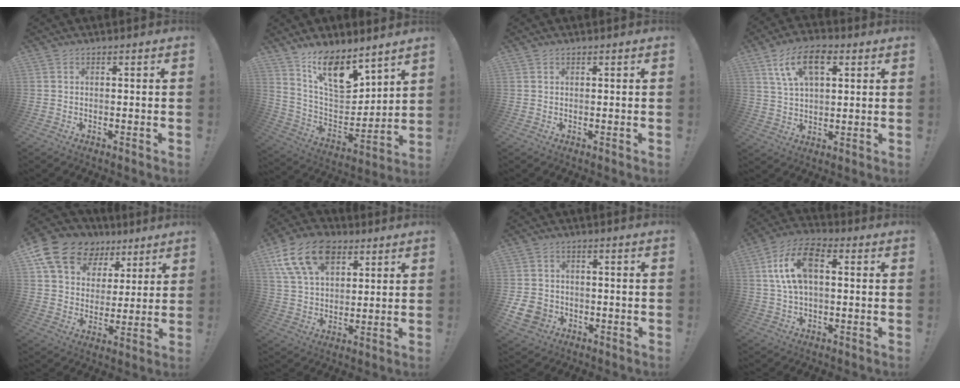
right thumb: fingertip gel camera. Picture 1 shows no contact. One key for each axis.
{"total": 14.2, "fx": 10.2, "fy": 5.9, "fz": 8.0, "tx": -0.146, "ty": -0.073, "tz": 0.187}
{"total": 0.5, "fx": 0.4, "fy": 0.3, "fz": 0.1, "tx": 0.003, "ty": -0.002, "tz": 0.008}
{"total": 12.4, "fx": 5.6, "fy": 6.8, "fz": 8.8, "tx": -0.144, "ty": 0.003, "tz": 0.102}
{"total": 16.8, "fx": 10.4, "fy": 11.4, "fz": 6.6, "tx": -0.108, "ty": -0.060, "tz": 0.204}
{"total": 17.4, "fx": 8.7, "fy": 11.2, "fz": 10.0, "tx": -0.181, "ty": -0.032, "tz": 0.164}
{"total": 8.2, "fx": -2.9, "fy": 6.9, "fz": 3.3, "tx": -0.070, "ty": 0.020, "tz": -0.048}
{"total": 13.0, "fx": 2.7, "fy": 7.7, "fz": 10.1, "tx": -0.182, "ty": 0.009, "tz": 0.050}